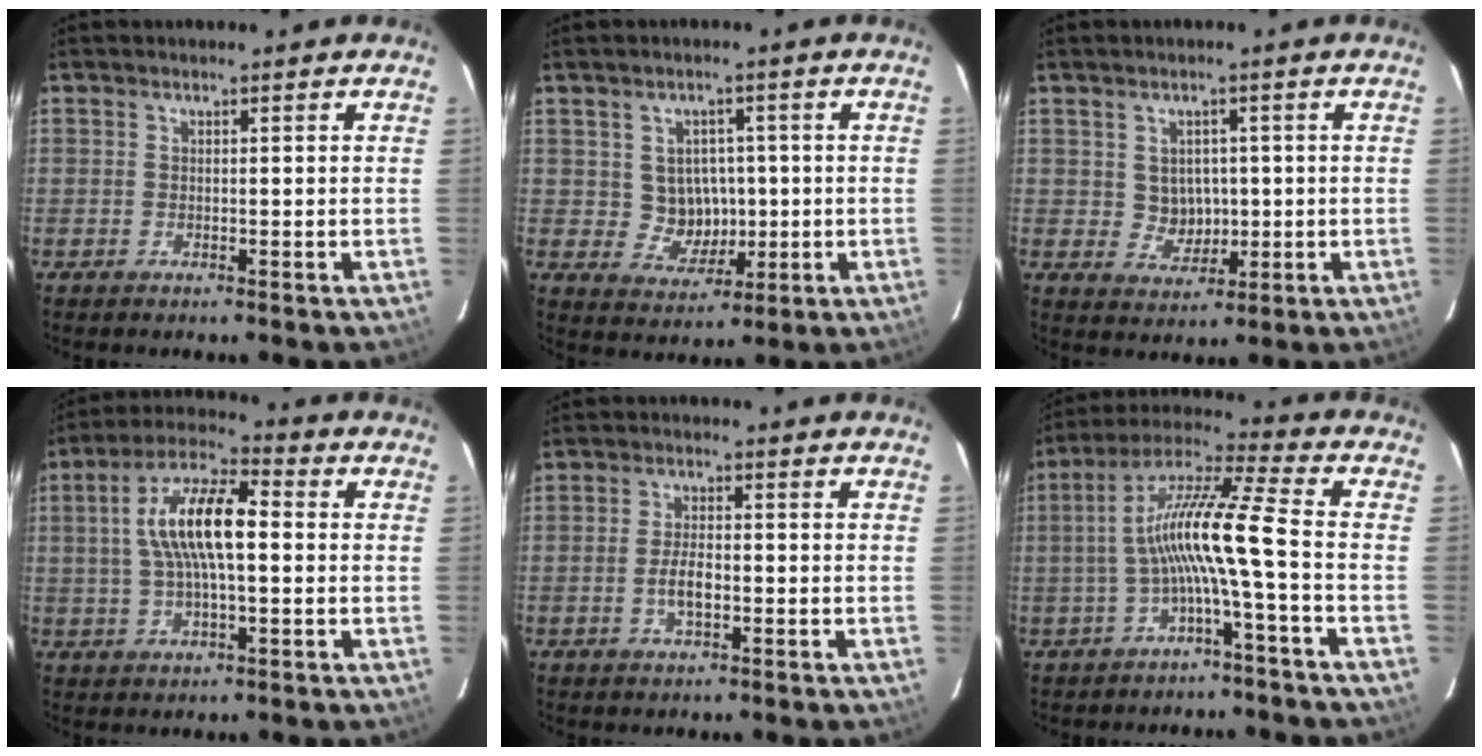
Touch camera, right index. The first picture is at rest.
{"total": 6.0, "force": [0.2, 5.8, 1.5], "torque": [-0.035, 0.011, 0.018]}
{"total": 4.4, "force": [0.4, 4.2, 1.2], "torque": [-0.023, 0.007, 0.017]}
{"total": 12.6, "force": [0.8, 4.3, 11.8], "torque": [-0.221, 0.021, 0.011]}
{"total": 3.7, "force": [-1.2, 1.5, 3.2], "torque": [-0.067, -0.001, -0.020]}
{"total": 11.3, "force": [-2.7, -0.6, 10.9], "torque": [-0.219, 0.019, -0.051]}